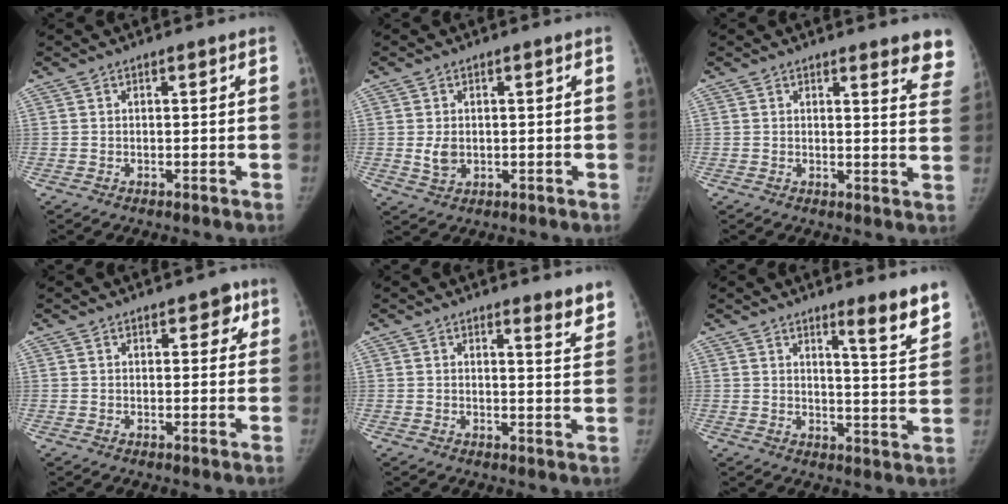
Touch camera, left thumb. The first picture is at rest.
{"total": 3.0, "force": [0.1, 2.3, 1.9], "torque": [-0.027, -0.006, 0.009]}
{"total": 8.5, "force": [7.1, 1.9, 4.3], "torque": [-0.016, -0.039, 0.058]}
{"total": 3.7, "force": [2.0, 2.1, 2.3], "torque": [0.002, -0.003, 0.019]}
{"total": 4.6, "force": [4.0, 0.8, 2.1], "torque": [-0.012, -0.033, 0.039]}
{"total": 8.5, "force": [6.2, 0.7, 5.8], "torque": [-0.062, -0.050, 0.086]}